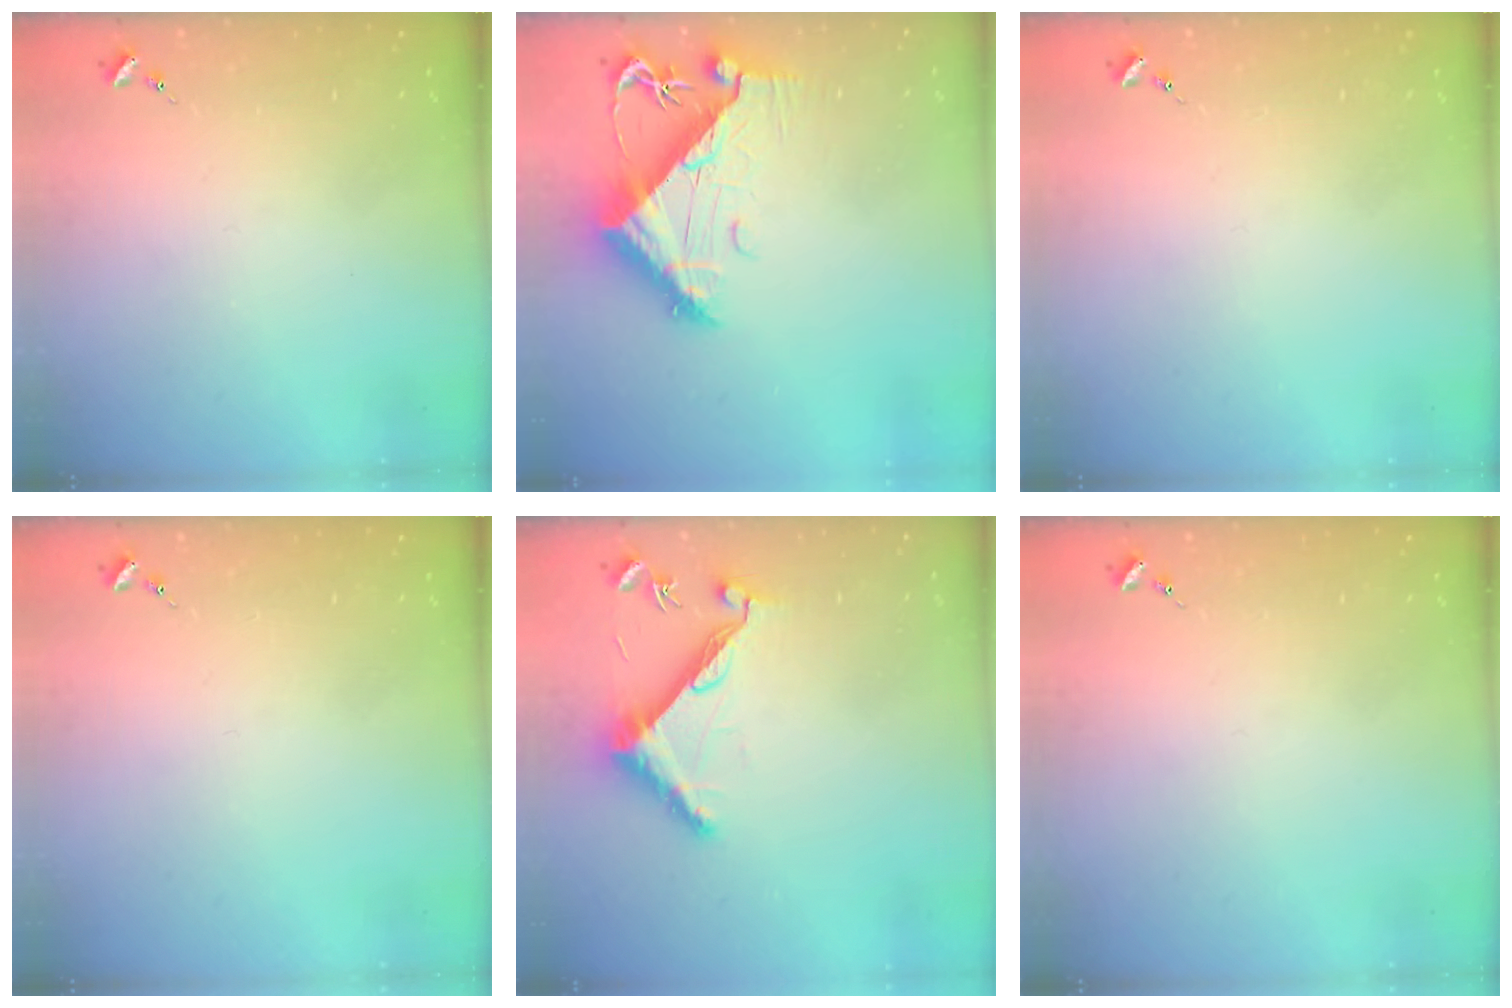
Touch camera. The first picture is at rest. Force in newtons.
{"total": 9.1, "press": 9.1, "slide": 1.1}
{"total": 0.0}
{"total": 0.0}
{"total": 8.3, "press": 8.2, "slide": 0.5}
{"total": 0.0}